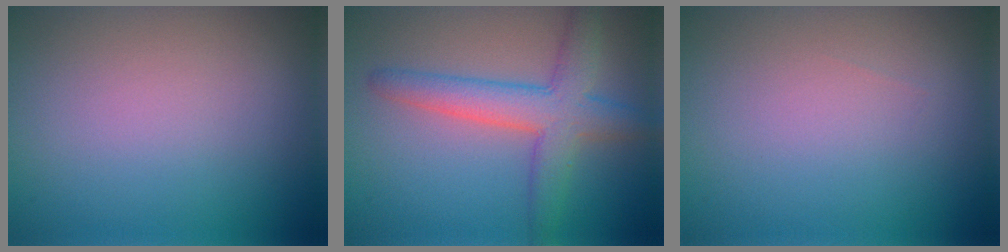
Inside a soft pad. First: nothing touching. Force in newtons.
{"total": 5.3, "press": 5.3, "slide": 0.2}
{"total": 0.0}